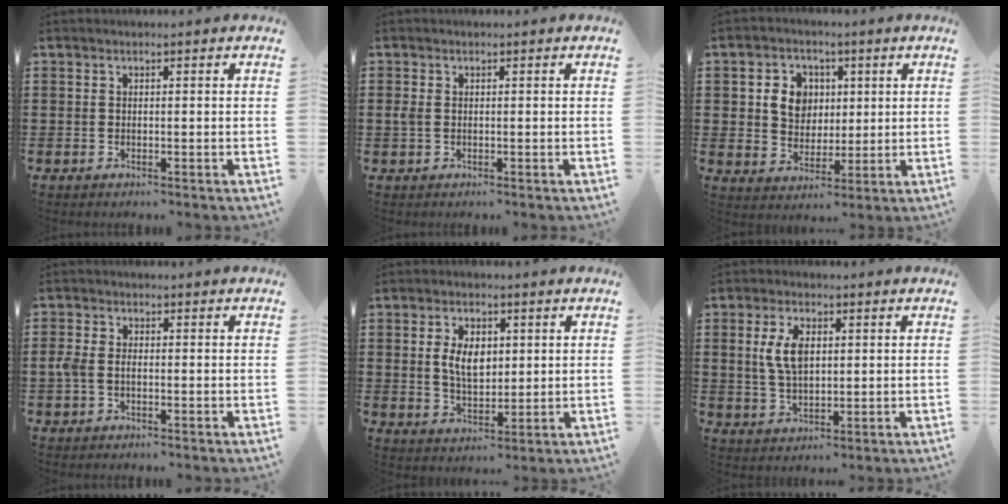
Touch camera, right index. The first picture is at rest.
{"total": 1.4, "force": [0.0, 0.9, 1.1], "torque": [-0.031, 0.002, -0.005]}
{"total": 6.2, "force": [1.4, 5.5, 2.5], "torque": [-0.065, 0.017, 0.021]}
{"total": 2.2, "force": [-0.6, 1.3, 1.7], "torque": [-0.056, -0.005, -0.019]}
{"total": 5.7, "force": [1.0, 3.4, 4.5], "torque": [-0.087, 0.010, 0.013]}
{"total": 6.1, "force": [1.3, 3.2, 5.1], "torque": [-0.114, 0.009, 0.019]}